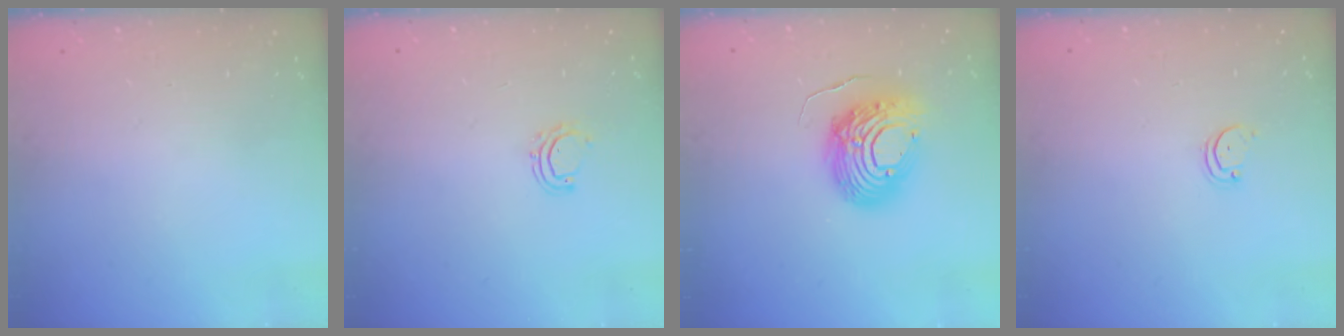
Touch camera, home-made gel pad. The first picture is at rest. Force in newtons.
{"total": 4.4, "press": 4.2, "slide": 1.0}
{"total": 13.4, "press": 13.4, "slide": 1.3}
{"total": 1.5, "press": 1.5, "slide": 0.1}